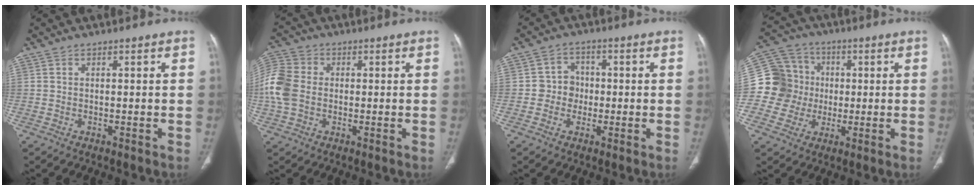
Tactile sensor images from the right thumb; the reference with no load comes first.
{"total": 10.6, "force": [-0.4, 8.1, 6.8], "torque": [-0.161, 0.022, -0.012]}
{"total": 4.9, "force": [-0.7, 4.6, 1.4], "torque": [0.016, 0.015, -0.021]}
{"total": 12.8, "force": [-0.4, 12.4, 3.2], "torque": [-0.031, 0.030, -0.008]}